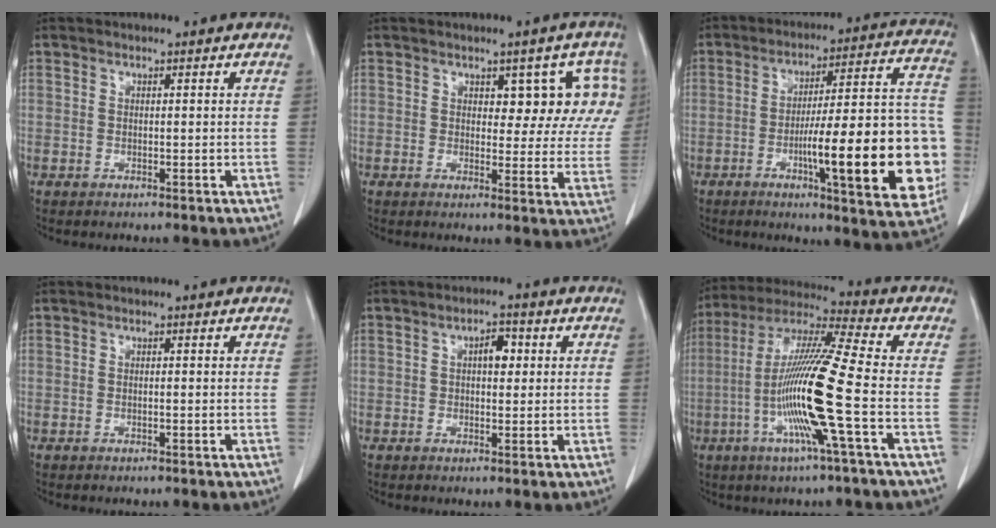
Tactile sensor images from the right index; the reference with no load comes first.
{"total": 6.9, "force": [2.7, 3.8, 5.1], "torque": [-0.028, 0.019, 0.028]}
{"total": 22.0, "force": [-5.5, 2.9, 21.1], "torque": [-0.224, 0.021, -0.071]}
{"total": 0.0}
{"total": 3.0, "force": [0.7, 1.5, 2.5], "torque": [-0.038, 0.010, 0.009]}
{"total": 16.0, "force": [-4.0, -1.2, 15.4], "torque": [-0.305, -0.009, -0.090]}